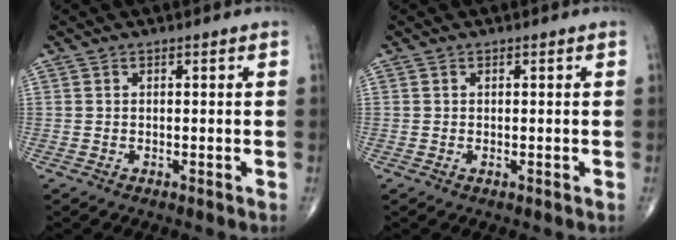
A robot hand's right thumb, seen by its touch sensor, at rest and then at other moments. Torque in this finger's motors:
{"motor_torque": [-0.37, 0.27, -0.21, 0.03, 0.05]}